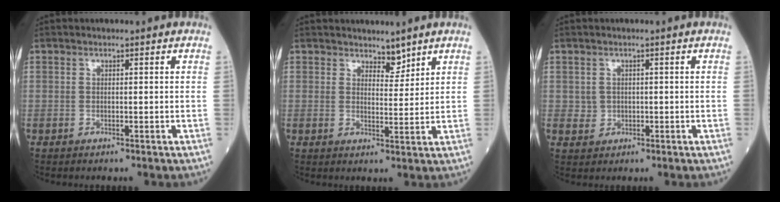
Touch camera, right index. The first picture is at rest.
{"total": 2.7, "force": [2.5, 1.0, 0.4], "torque": [0.000, -0.002, 0.043]}
{"total": 1.8, "force": [0.2, 1.7, 0.4], "torque": [-0.005, 0.003, 0.009]}